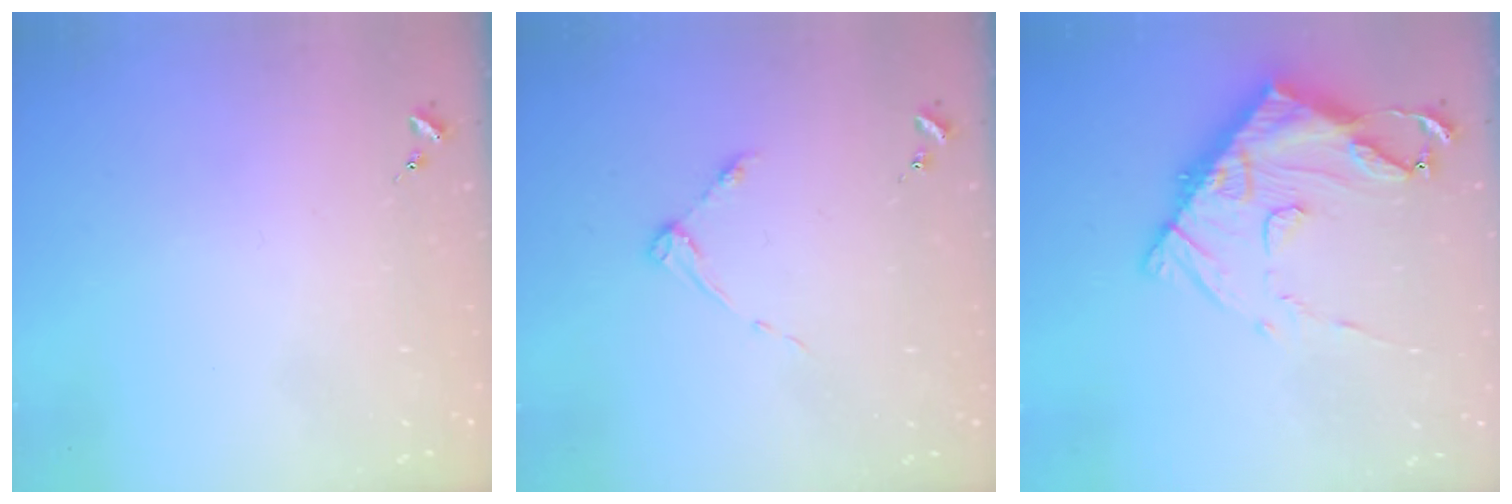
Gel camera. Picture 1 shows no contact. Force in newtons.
{"total": 3.7, "press": 3.7, "slide": 0.4}
{"total": 16.0, "press": 16.0, "slide": 1.2}